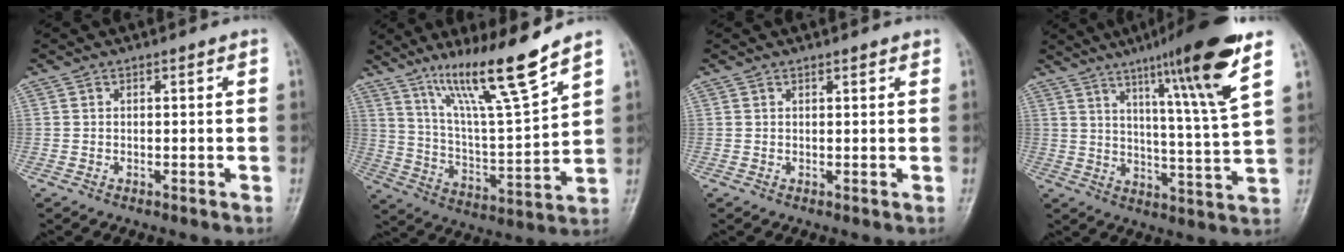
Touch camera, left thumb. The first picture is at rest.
{"total": 16.1, "force": [11.3, 0.9, 11.4], "torque": [-0.189, -0.068, 0.208]}
{"total": 1.1, "force": [0.9, 0.3, 0.5], "torque": [-0.003, -0.003, 0.012]}
{"total": 17.4, "force": [9.9, 0.2, 14.4], "torque": [-0.211, -0.048, 0.149]}